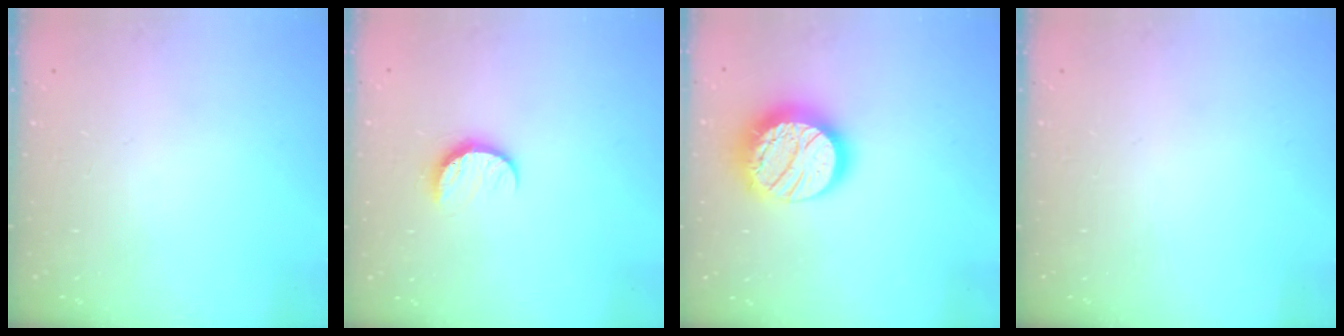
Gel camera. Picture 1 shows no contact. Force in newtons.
{"total": 7.3, "press": 7.3, "slide": 0.4}
{"total": 20.7, "press": 20.6, "slide": 1.7}
{"total": 0.0}